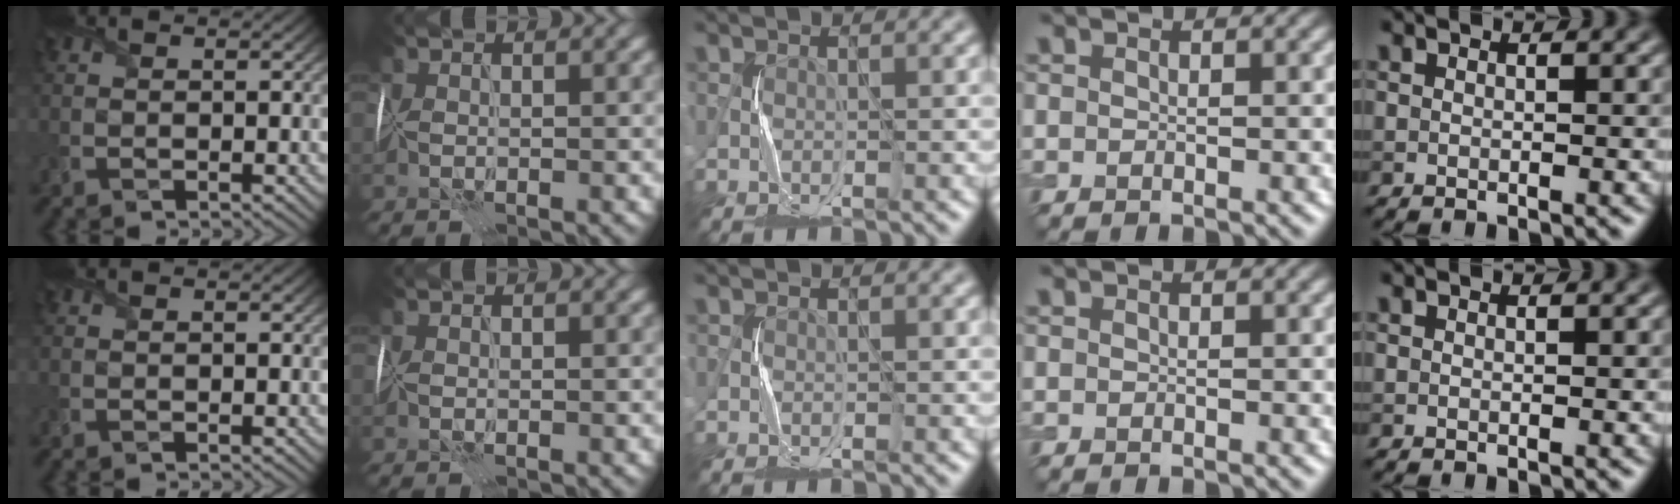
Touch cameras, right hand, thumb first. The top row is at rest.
{}